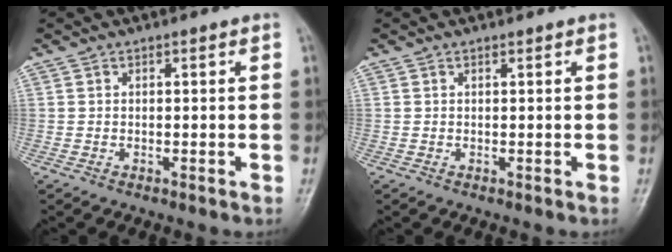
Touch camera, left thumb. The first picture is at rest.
{"total": 0.0}